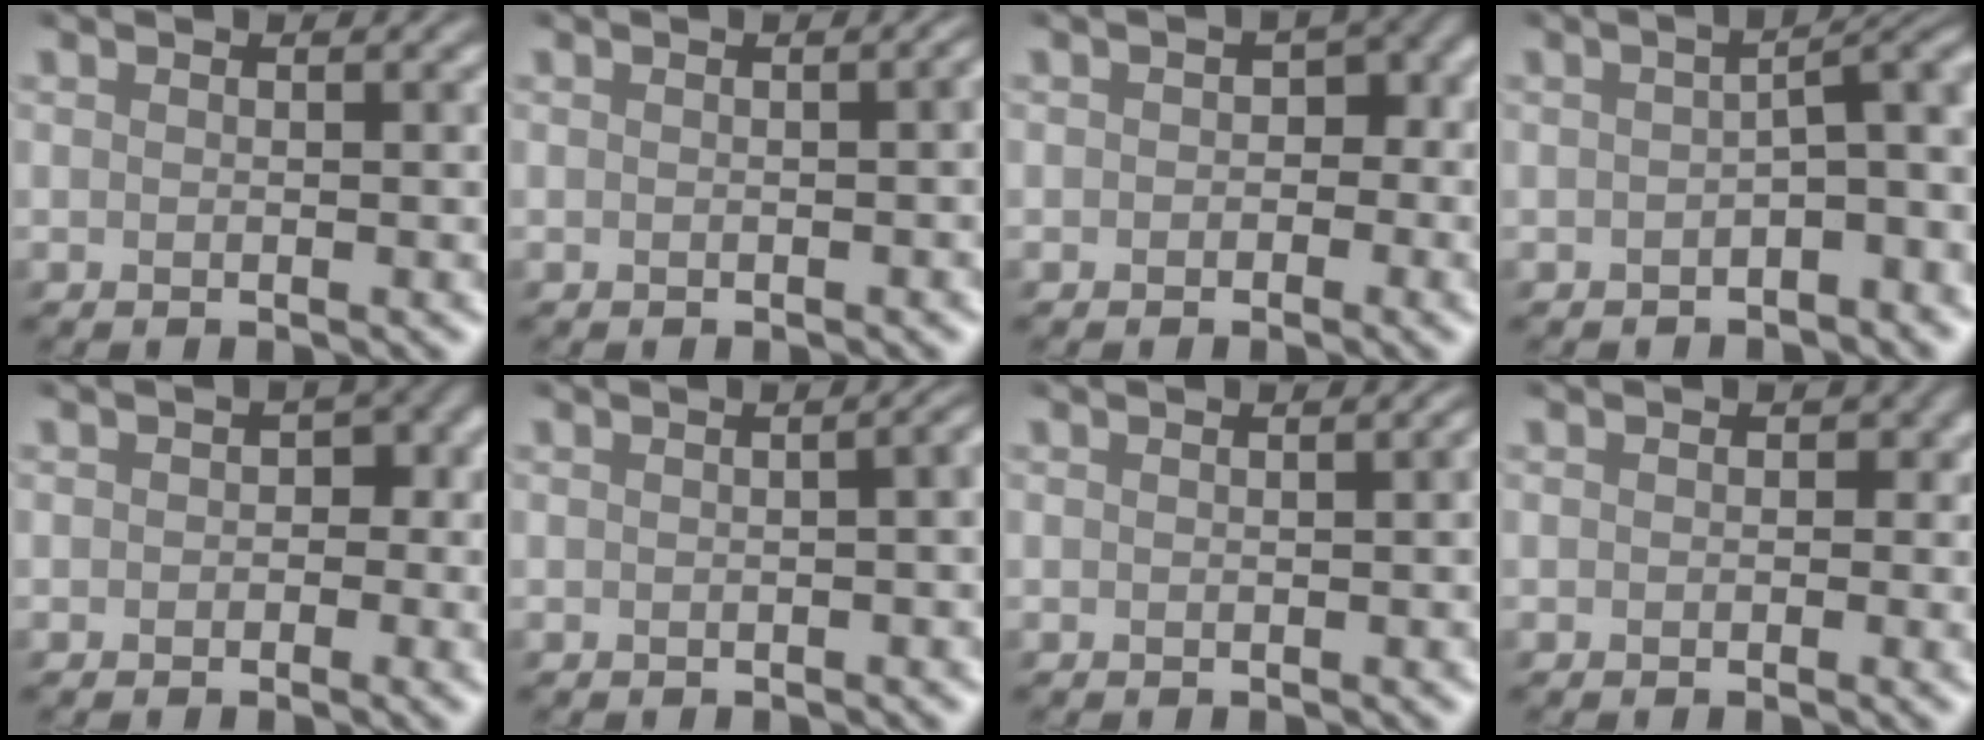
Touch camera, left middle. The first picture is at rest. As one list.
[{"total": 2.4, "force": [-0.7, 1.2, 1.9], "torque": [-0.003, 0.012, -0.016]}, {"total": 1.8, "force": [-0.6, 1.6, 0.8], "torque": [0.003, 0.005, -0.014]}, {"total": 4.1, "force": [-1.6, 1.2, 3.5], "torque": [-0.041, 0.013, -0.030]}, {"total": 1.5, "force": [-0.6, 1.3, 0.6], "torque": [0.003, 0.006, -0.013]}, {"total": 5.2, "force": [-1.1, 2.9, 4.2], "torque": [-0.015, 0.010, -0.032]}, {"total": 1.9, "force": [-0.7, 0.9, 1.6], "torque": [-0.005, 0.010, -0.013]}, {"total": 1.1, "force": [-0.2, 1.0, 0.4], "torque": [0.011, 0.003, -0.009]}]